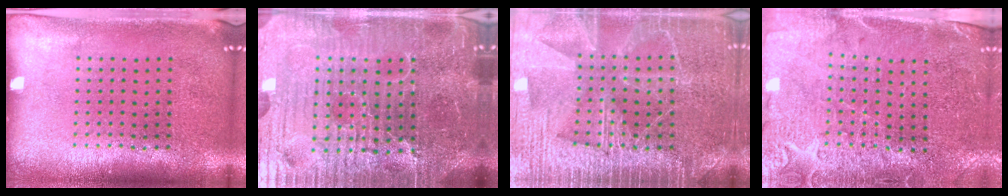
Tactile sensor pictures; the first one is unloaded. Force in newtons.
{"total": 6.8, "press": 6.1, "slide": 3.1}
{"total": 6.5, "press": 6.5, "slide": 0.8}
{"total": 3.3, "press": 3.1, "slide": 1.3}